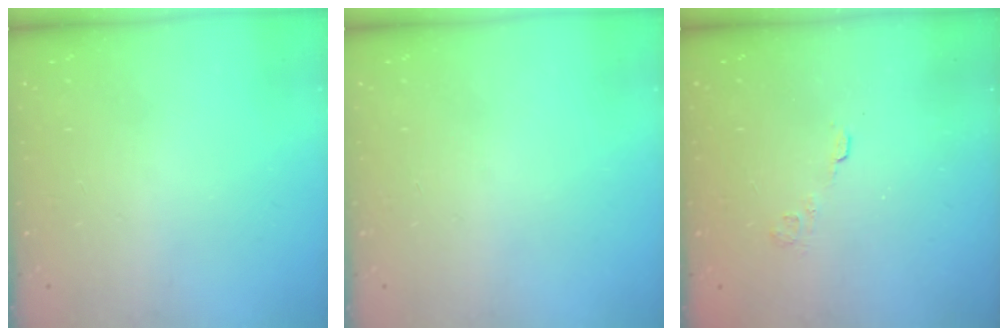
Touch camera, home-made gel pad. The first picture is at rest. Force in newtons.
{"total": 0.0}
{"total": 2.6, "press": 2.2, "slide": 1.4}